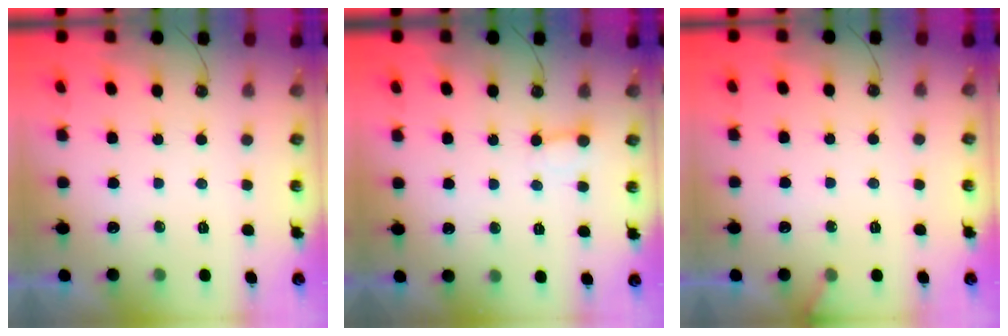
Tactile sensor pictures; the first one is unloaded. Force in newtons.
{"total": 4.1, "press": 4.0, "slide": 0.5}
{"total": 2.4, "press": 2.4, "slide": 0.2}